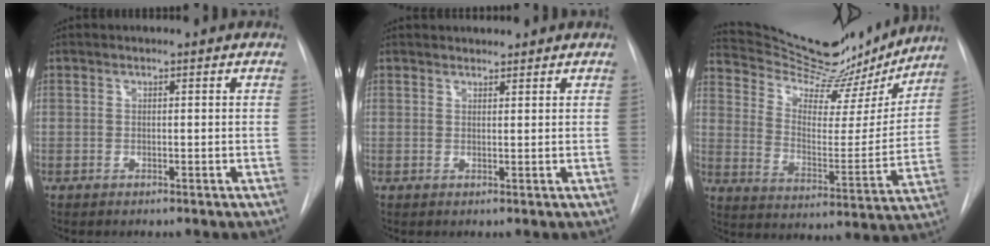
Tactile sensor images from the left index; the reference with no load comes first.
{"total": 2.6, "force": [2.5, 0.6, 0.4], "torque": [-0.004, 0.017, 0.036]}
{"total": 23.4, "force": [21.5, 5.0, 7.5], "torque": [-0.117, -0.031, 0.305]}